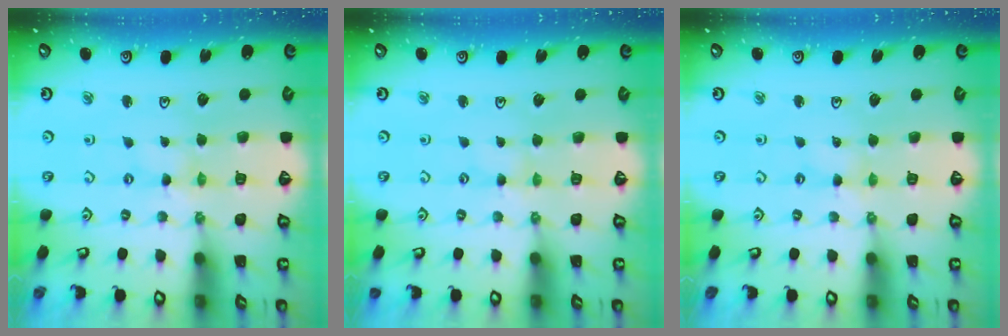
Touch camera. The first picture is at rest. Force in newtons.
{"total": 1.3, "press": 1.3, "slide": 0.2}
{"total": 0.8, "press": 0.7, "slide": 0.3}